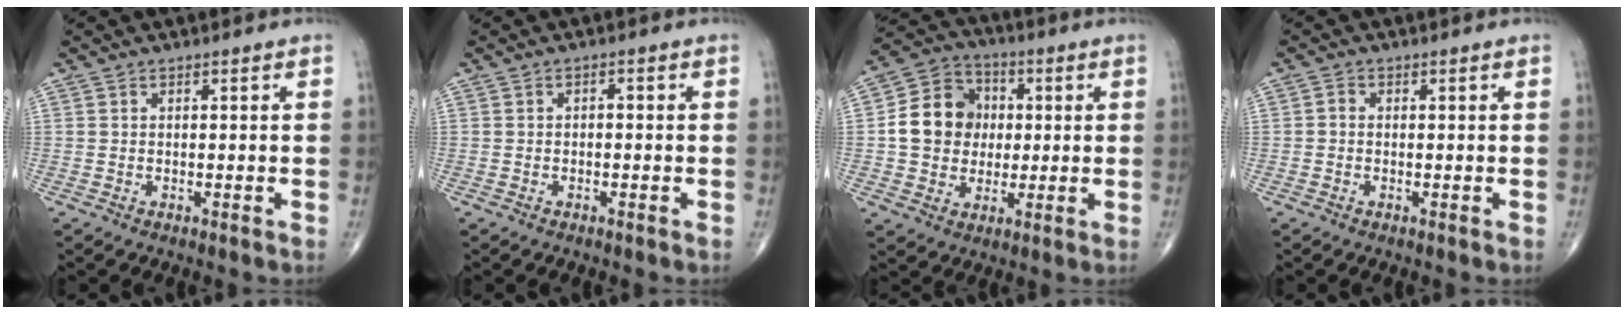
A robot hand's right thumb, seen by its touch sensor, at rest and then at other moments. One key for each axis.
{"total": 1.0, "fx": -0.1, "fy": 0.6, "fz": 0.7, "tx": -0.006, "ty": 0.006, "tz": -0.005}
{"total": 12.5, "fx": 0.6, "fy": 10.9, "fz": 6.2, "tx": -0.083, "ty": 0.021, "tz": 0.007}
{"total": 1.0, "fx": -0.2, "fy": 0.8, "fz": 0.6, "tx": -0.005, "ty": 0.002, "tz": -0.007}